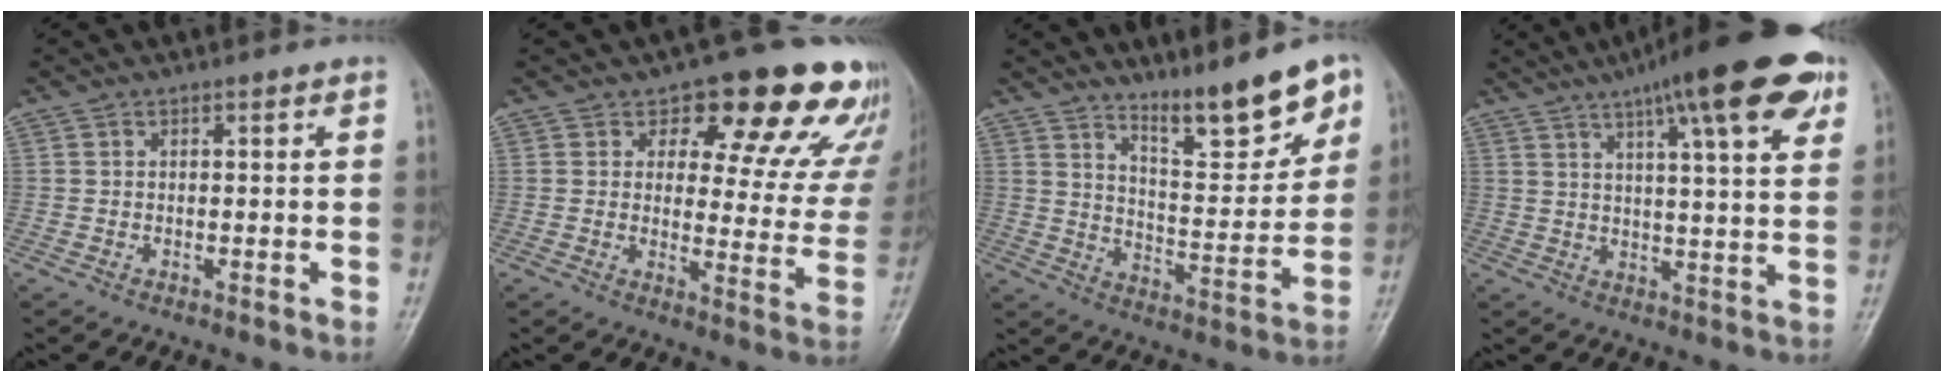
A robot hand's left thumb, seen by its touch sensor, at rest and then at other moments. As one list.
[{"total": 18.0, "force": [12.8, 8.4, 9.5], "torque": [-0.049, -0.068, 0.139]}, {"total": 13.3, "force": [9.4, 3.6, 8.7], "torque": [-0.099, -0.068, 0.155]}, {"total": 18.6, "force": [10.3, 4.1, 14.9], "torque": [-0.203, -0.012, 0.142]}]